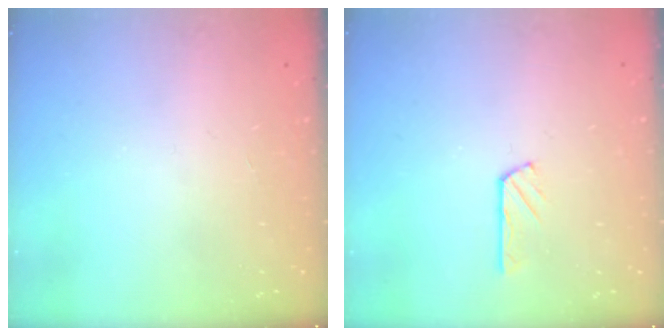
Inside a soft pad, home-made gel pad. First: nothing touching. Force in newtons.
{"total": 2.8, "press": 2.8, "slide": 0.3}